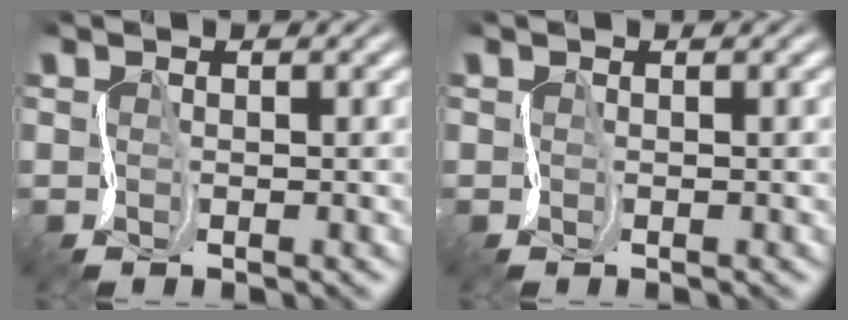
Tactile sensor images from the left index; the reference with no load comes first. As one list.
[{"total": 0.0}]